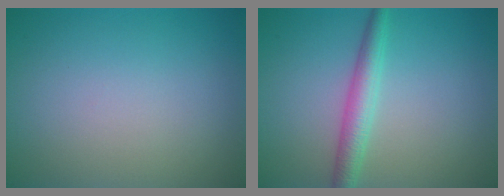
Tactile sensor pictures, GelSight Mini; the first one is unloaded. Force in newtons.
{"total": 2.9, "press": 2.9, "slide": 0.0}